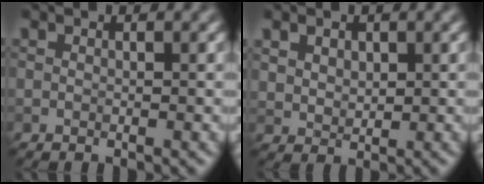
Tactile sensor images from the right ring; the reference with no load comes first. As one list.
[{"total": 2.3, "force": [1.1, 1.7, 1.1], "torque": [-0.028, 0.003, 0.022]}]